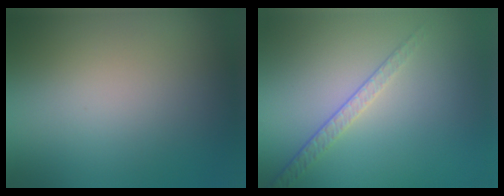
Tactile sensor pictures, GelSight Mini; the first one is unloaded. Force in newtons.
{"total": 1.9, "press": 1.4, "slide": 1.3}